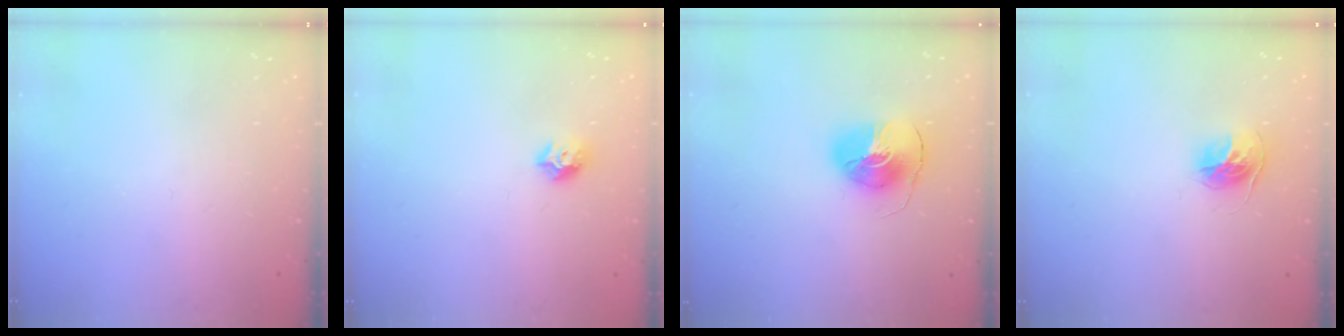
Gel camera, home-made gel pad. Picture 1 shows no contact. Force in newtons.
{"total": 8.2, "press": 8.1, "slide": 1.0}
{"total": 8.7, "press": 8.7, "slide": 1.1}
{"total": 11.1, "press": 11.1, "slide": 0.9}